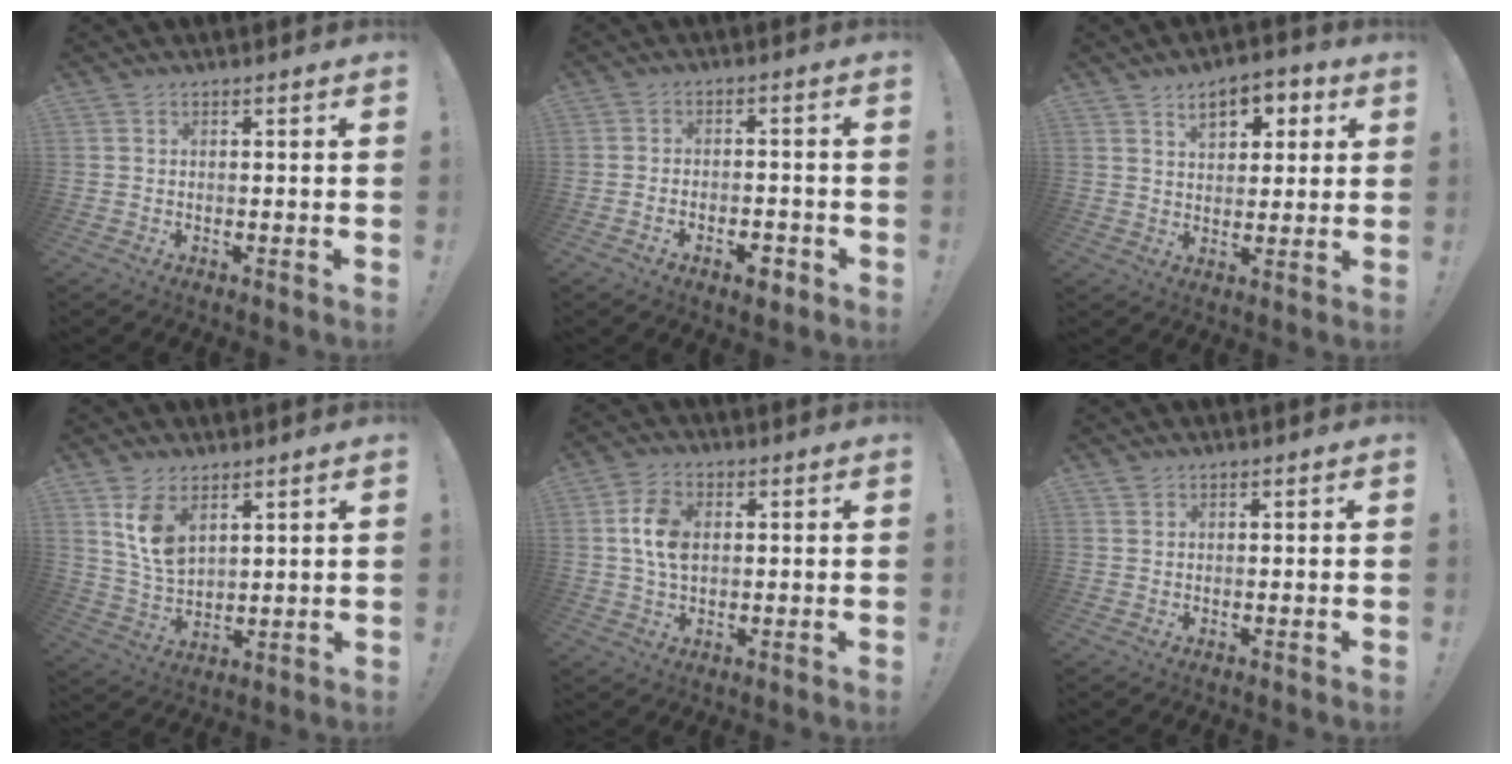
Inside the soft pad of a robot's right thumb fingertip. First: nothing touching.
{"total": 5.1, "force": [-3.3, 2.3, 3.1], "torque": [-0.038, 0.020, -0.054]}
{"total": 9.0, "force": [4.5, 5.3, 5.7], "torque": [-0.080, -0.009, 0.079]}
{"total": 9.2, "force": [5.2, 5.4, 5.3], "torque": [-0.100, -0.024, 0.100]}
{"total": 8.8, "force": [1.4, 6.1, 6.2], "torque": [-0.120, 0.008, 0.028]}
{"total": 0.9, "force": [0.8, 0.5, 0.0], "torque": [0.004, -0.003, 0.015]}